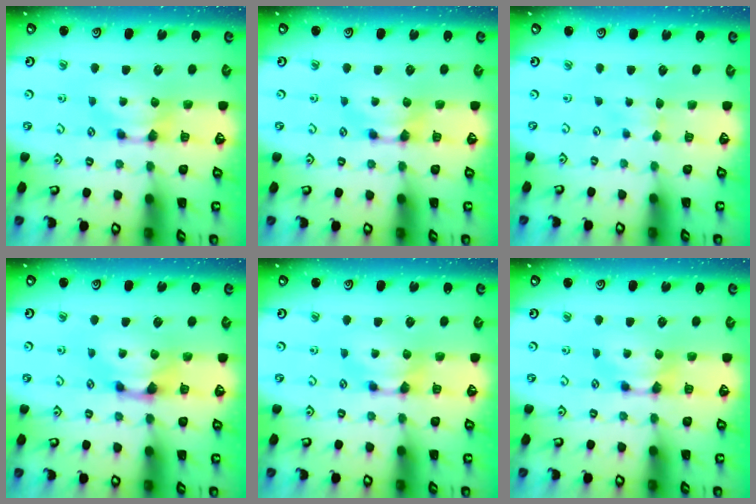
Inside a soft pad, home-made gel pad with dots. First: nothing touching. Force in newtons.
{"total": 0.0}
{"total": 2.4, "press": 2.3, "slide": 0.5}
{"total": 1.1, "press": 0.5, "slide": 1.0}
{"total": 0.0}
{"total": 0.0}